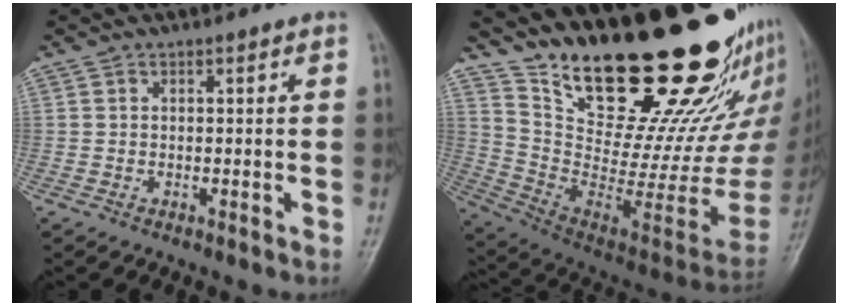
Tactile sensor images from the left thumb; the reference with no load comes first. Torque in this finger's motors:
{"motor_torque": [2.02, 1.68, 0.66, -2.11, 0.28]}